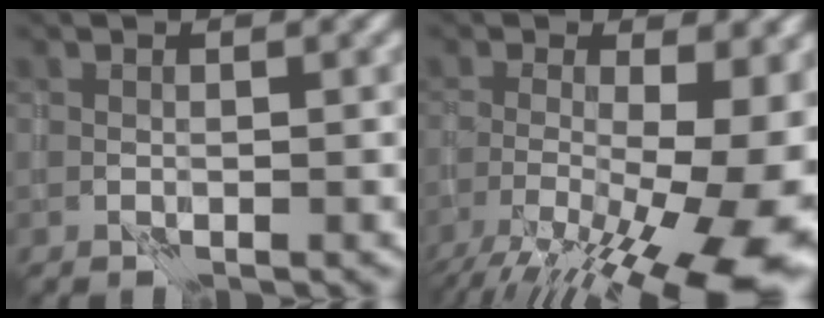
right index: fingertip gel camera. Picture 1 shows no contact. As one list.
[{"total": 16.5, "force": [-6.3, 5.5, 14.3], "torque": [-0.213, -0.011, -0.088]}]